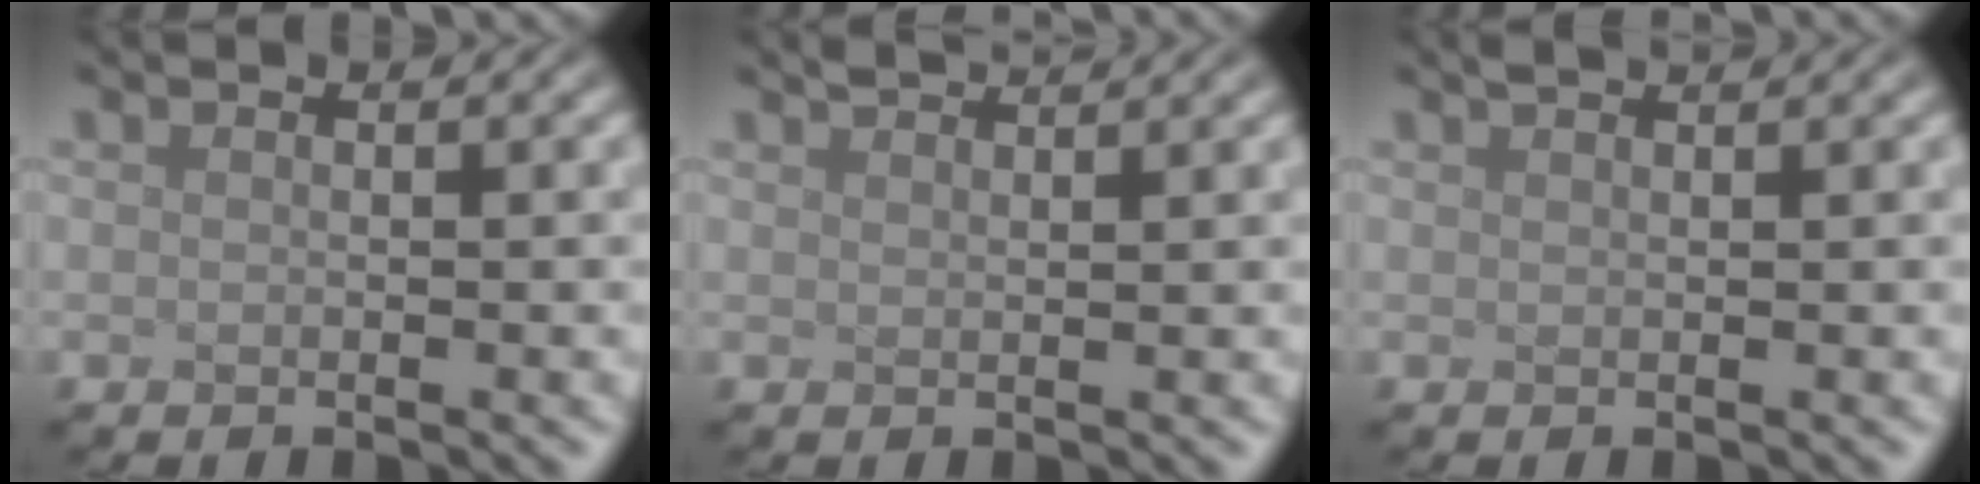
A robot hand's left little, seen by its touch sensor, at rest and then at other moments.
{"total": 2.5, "force": [2.3, 0.4, 0.9], "torque": [-0.004, 0.015, 0.019]}
{"total": 1.7, "force": [1.4, 0.3, 0.8], "torque": [-0.004, 0.011, 0.003]}